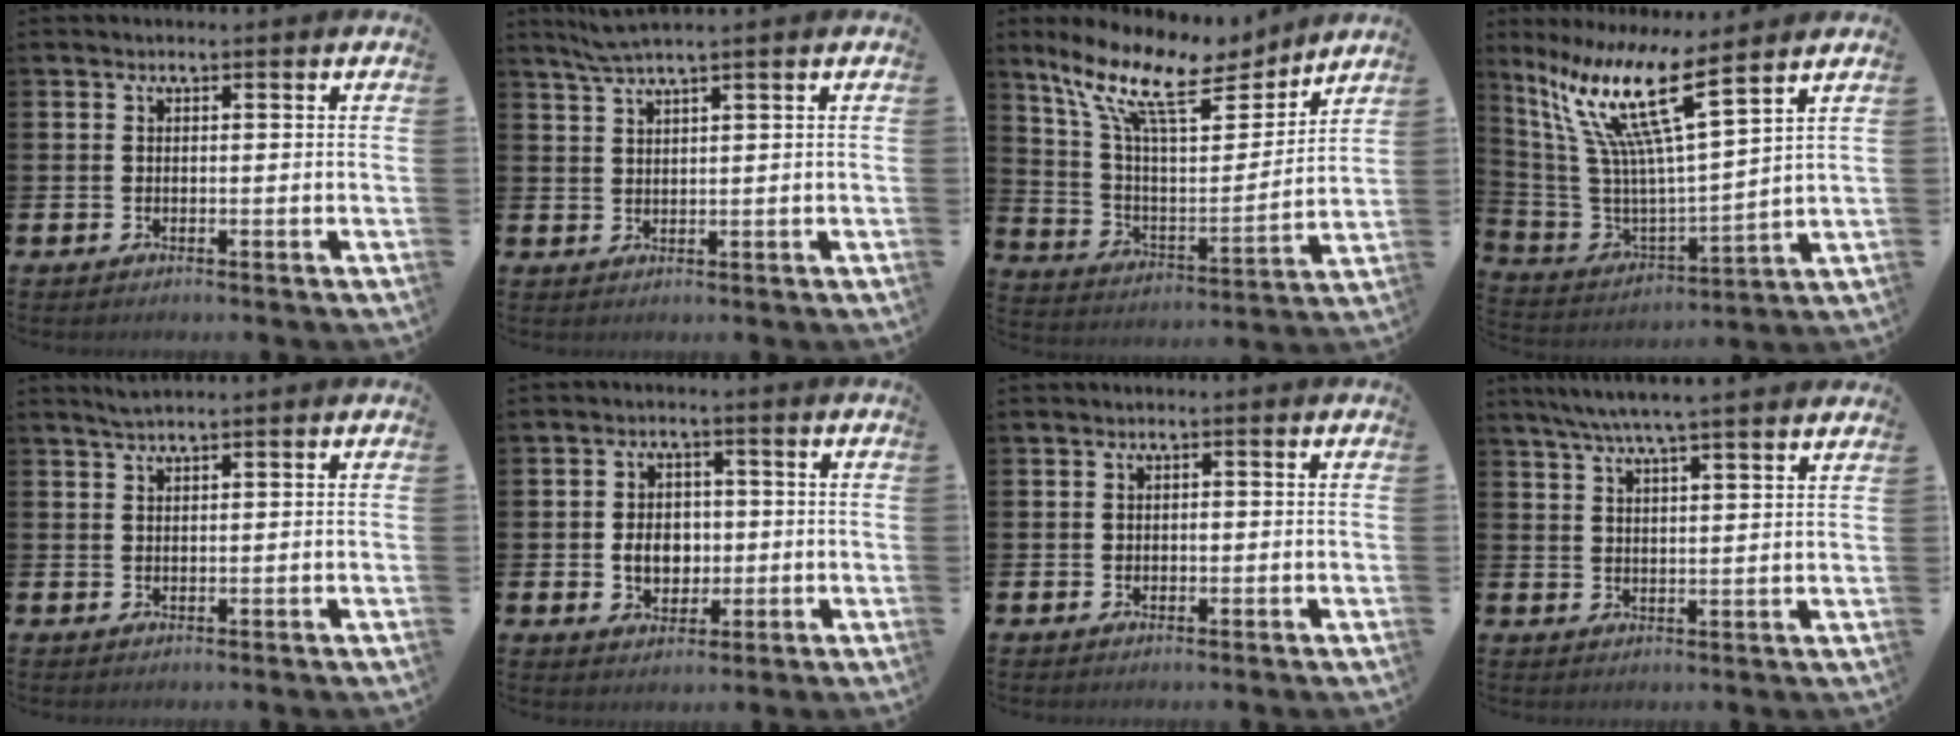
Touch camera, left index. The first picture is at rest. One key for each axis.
{"total": 2.8, "fx": 2.3, "fy": -0.4, "fz": 1.5, "tx": -0.041, "ty": 0.000, "tz": 0.043}
{"total": 13.0, "fx": 10.2, "fy": 3.9, "fz": 7.0, "tx": -0.173, "ty": -0.061, "tz": 0.175}
{"total": 12.9, "fx": 8.5, "fy": 1.6, "fz": 9.6, "tx": -0.223, "ty": -0.055, "tz": 0.135}
{"total": 1.9, "fx": 1.8, "fy": 0.0, "fz": 0.7, "tx": -0.024, "ty": 0.003, "tz": 0.034}
{"total": 4.7, "fx": -0.3, "fy": 3.8, "fz": 2.7, "tx": -0.032, "ty": 0.001, "tz": -0.017}
{"total": 0.8, "fx": 0.2, "fy": 0.7, "fz": 0.5, "tx": -0.005, "ty": 0.004, "tz": 0.001}
{"total": 6.1, "fx": 5.7, "fy": -0.5, "fz": 2.2, "tx": -0.066, "ty": -0.020, "tz": 0.102}